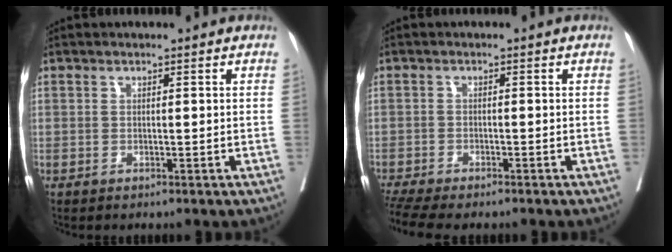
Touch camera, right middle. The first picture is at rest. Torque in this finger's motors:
{"motor_torque": [1.04, -1.10, 0.23, 0.08]}